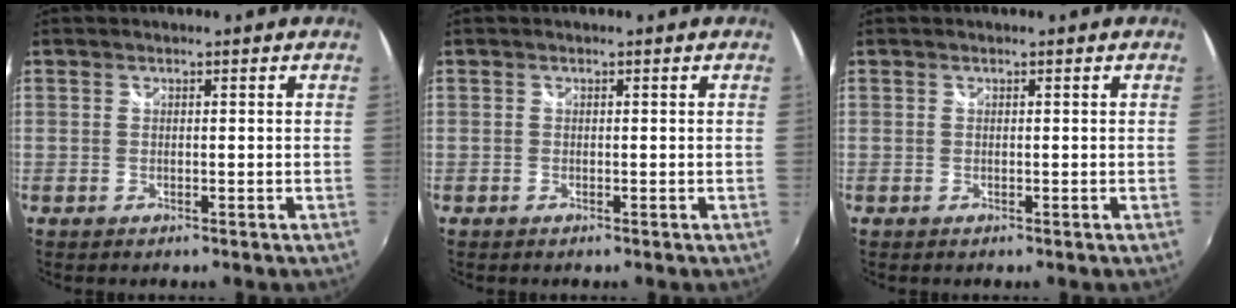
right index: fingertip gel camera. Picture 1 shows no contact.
{"total": 0.0}
{"total": 0.0}